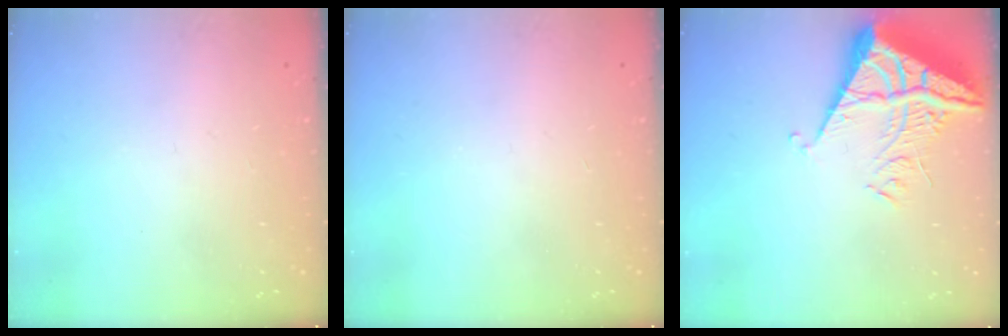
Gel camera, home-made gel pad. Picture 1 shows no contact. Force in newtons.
{"total": 0.0}
{"total": 8.8, "press": 8.7, "slide": 0.8}